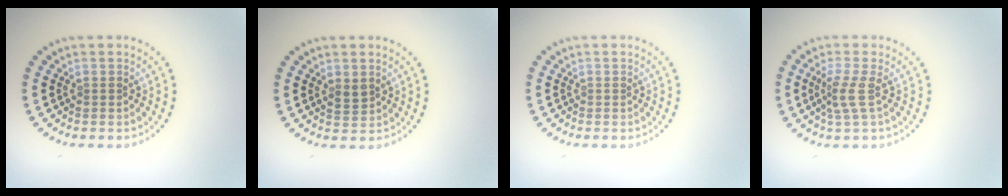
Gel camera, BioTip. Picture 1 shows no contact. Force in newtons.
{"total": 1.4, "press": 1.3, "slide": 0.5}
{"total": 0.0}
{"total": 2.3, "press": 1.6, "slide": 1.6}